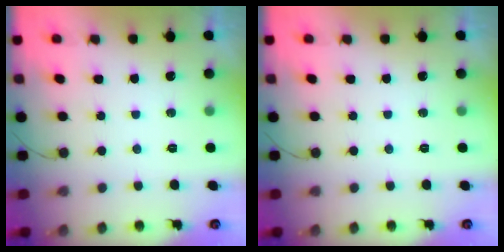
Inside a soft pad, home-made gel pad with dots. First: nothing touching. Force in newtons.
{"total": 0.0}